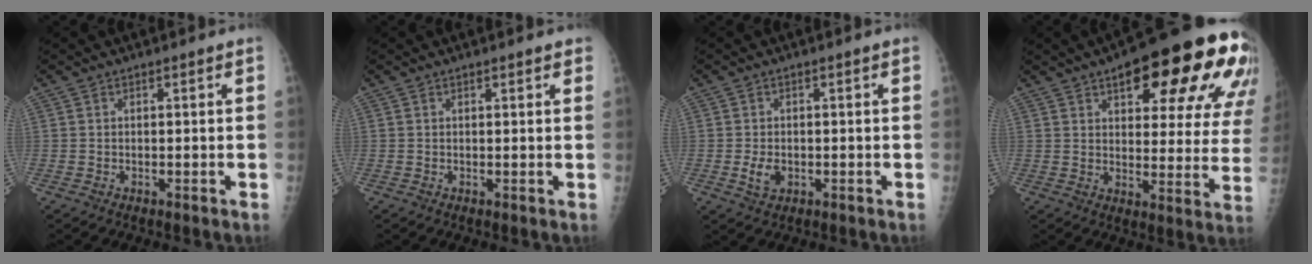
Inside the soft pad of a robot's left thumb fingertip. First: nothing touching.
{"total": 1.5, "force": [1.1, 0.5, 0.9], "torque": [-0.008, 0.000, 0.011]}
{"total": 3.1, "force": [-0.6, 2.1, 2.2], "torque": [-0.039, -0.002, -0.008]}
{"total": 25.6, "force": [13.2, 9.4, 19.8], "torque": [-0.224, -0.022, 0.172]}